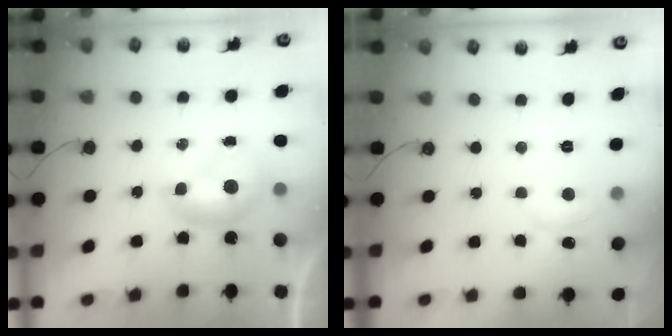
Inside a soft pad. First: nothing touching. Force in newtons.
{"total": 0.9, "press": 0.2, "slide": 0.9}